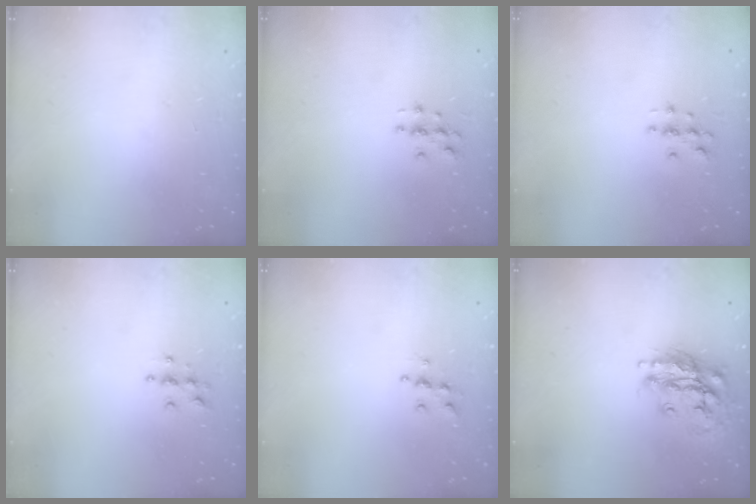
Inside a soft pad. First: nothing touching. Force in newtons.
{"total": 2.8, "press": 2.8, "slide": 0.3}
{"total": 2.8, "press": 2.8, "slide": 0.3}
{"total": 3.8, "press": 3.8, "slide": 0.5}
{"total": 5.9, "press": 5.9, "slide": 0.5}
{"total": 16.3, "press": 16.2, "slide": 1.1}